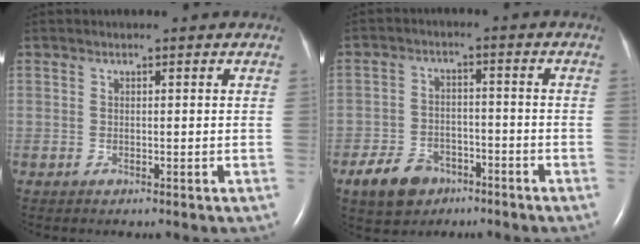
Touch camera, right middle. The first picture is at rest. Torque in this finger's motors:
{"motor_torque": [0.89, -0.80, 0.13, 0.02]}